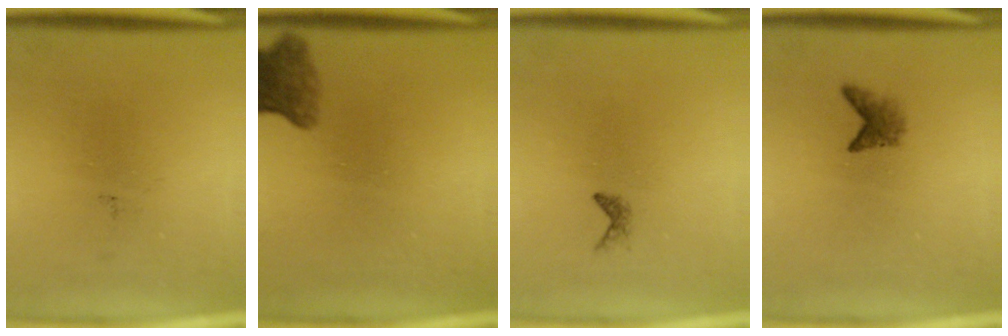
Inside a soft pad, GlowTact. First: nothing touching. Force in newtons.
{"total": 5.7}
{"total": 0.6}
{"total": 1.8}